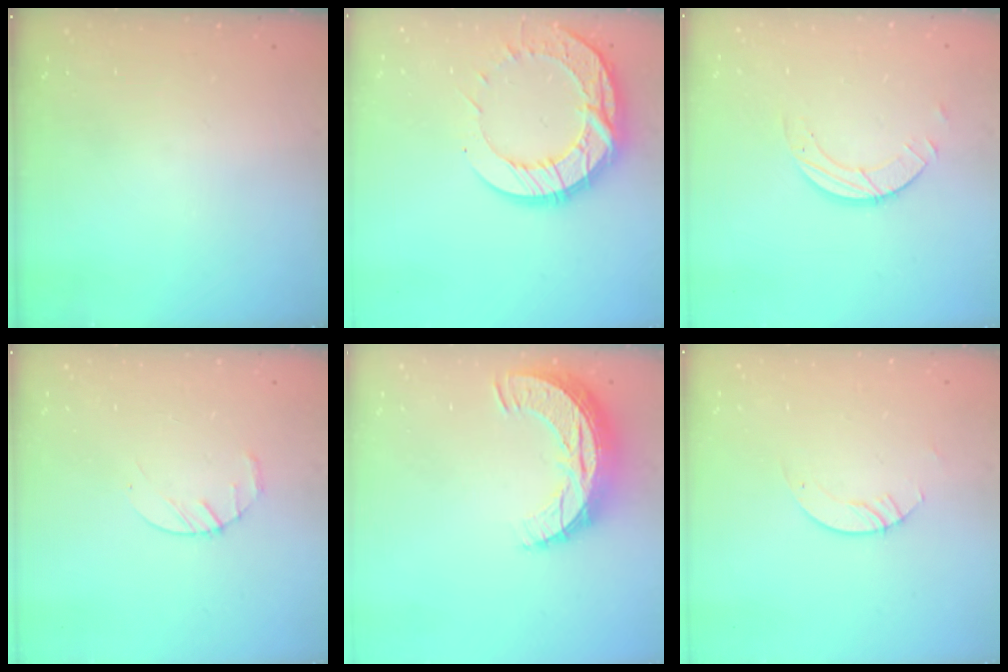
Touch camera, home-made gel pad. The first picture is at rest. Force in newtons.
{"total": 14.6, "press": 14.6, "slide": 1.2}
{"total": 3.9, "press": 3.9, "slide": 0.4}
{"total": 3.2, "press": 3.2, "slide": 0.5}
{"total": 10.9, "press": 10.9, "slide": 0.7}
{"total": 2.1, "press": 2.1, "slide": 0.2}